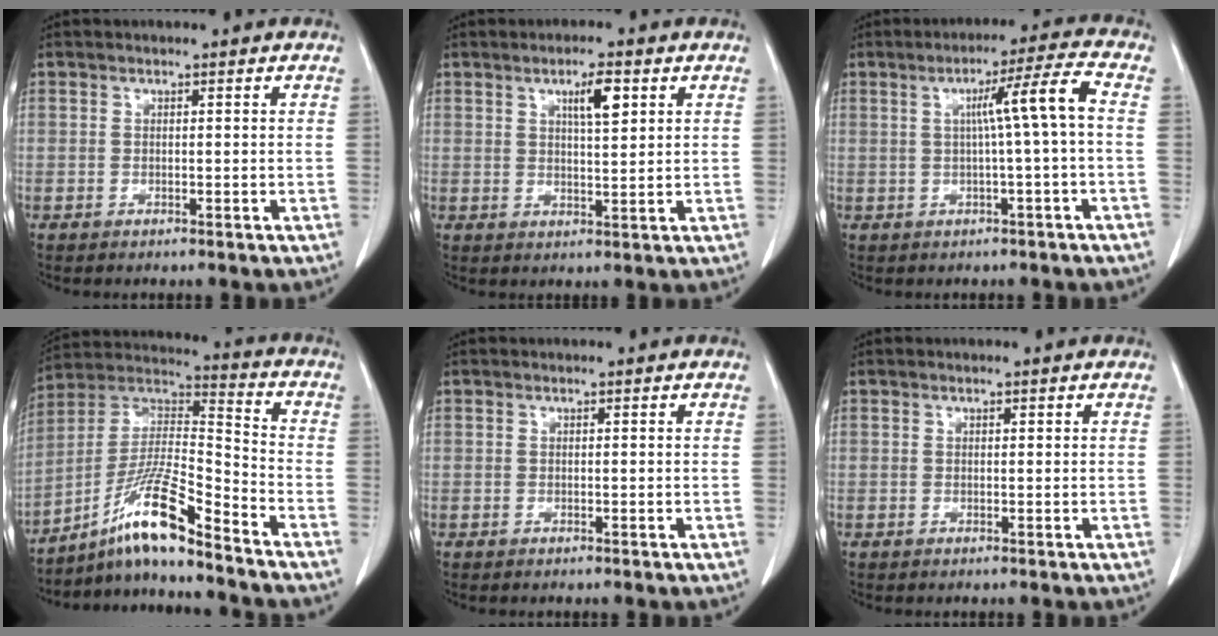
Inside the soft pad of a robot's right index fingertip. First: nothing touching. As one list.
[{"total": 4.7, "force": [2.1, 0.9, 4.1], "torque": [-0.069, -0.001, 0.037]}, {"total": 6.8, "force": [0.3, -1.3, 6.7], "torque": [-0.104, 0.014, 0.008]}, {"total": 13.1, "force": [-9.5, 0.1, 8.9], "torque": [-0.172, 0.008, -0.174]}, {"total": 0.0}, {"total": 0.0}]